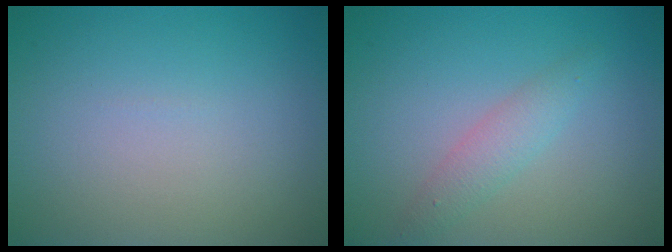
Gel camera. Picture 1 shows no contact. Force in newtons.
{"total": 2.0, "press": 2.0, "slide": 0.0}